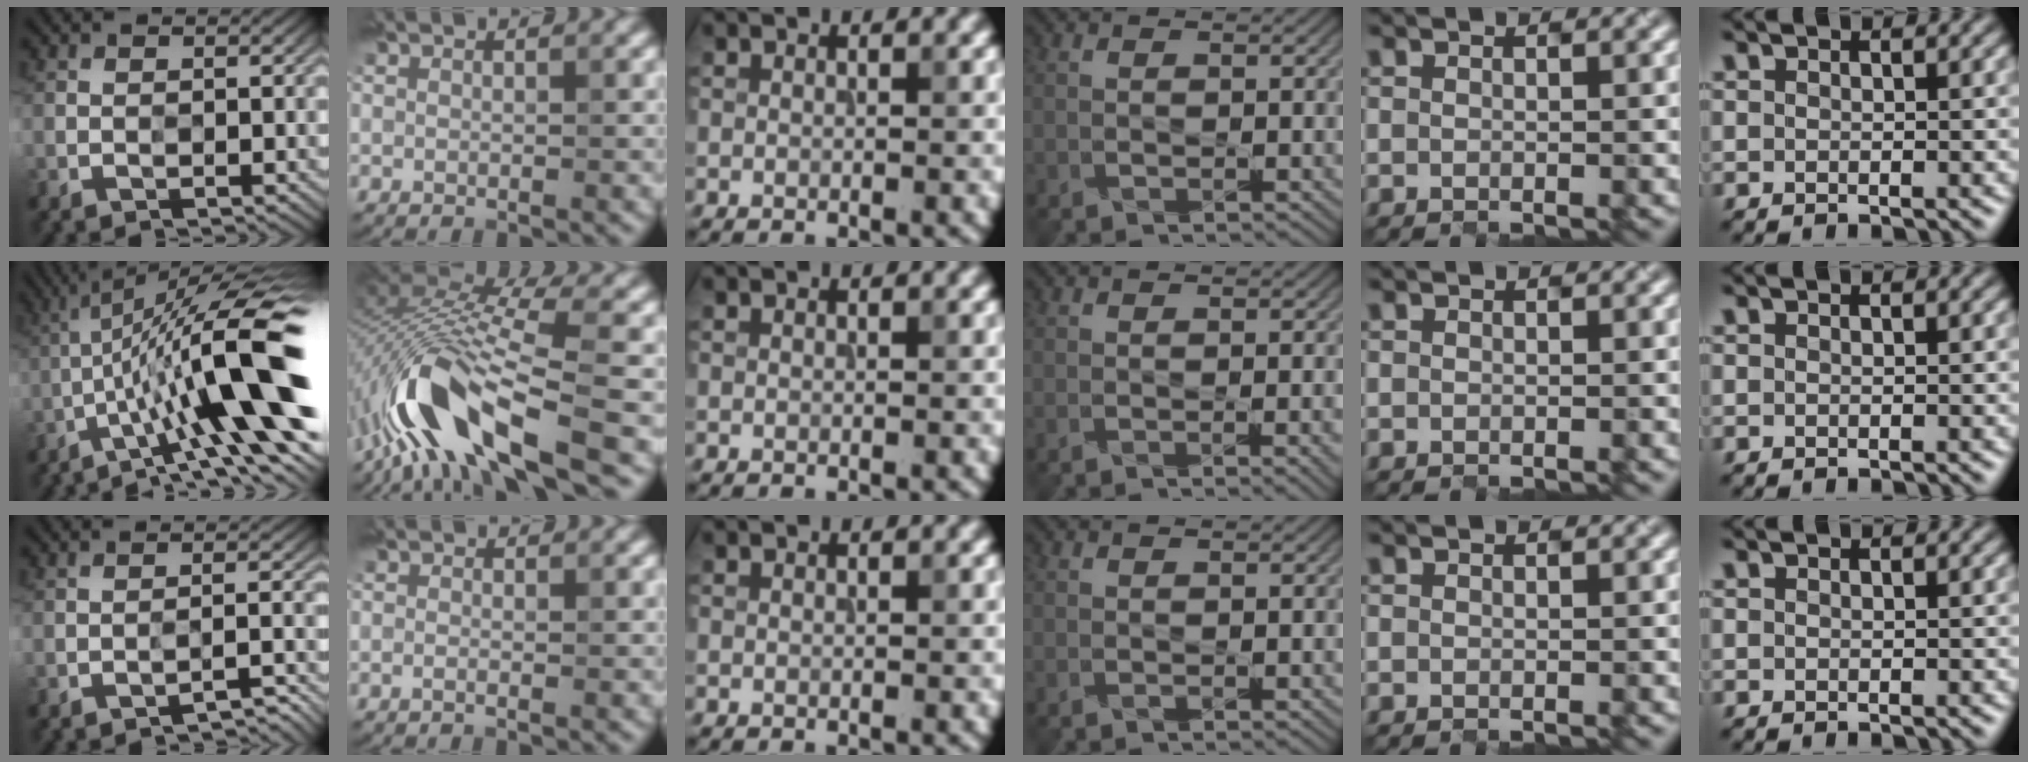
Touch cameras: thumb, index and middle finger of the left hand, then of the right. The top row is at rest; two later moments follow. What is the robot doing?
{"motion": "close", "object": "glasses case"}